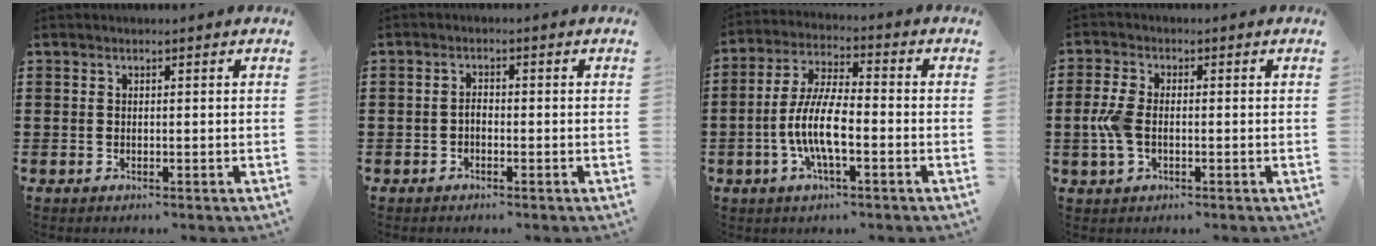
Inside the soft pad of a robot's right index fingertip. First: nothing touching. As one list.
[{"total": 1.4, "force": [-0.7, 0.8, 1.0], "torque": [-0.022, 0.001, -0.013]}, {"total": 8.8, "force": [-2.4, 2.7, 8.1], "torque": [-0.182, -0.010, -0.053]}, {"total": 4.7, "force": [-0.5, 2.6, 3.9], "torque": [-0.102, -0.004, -0.017]}]